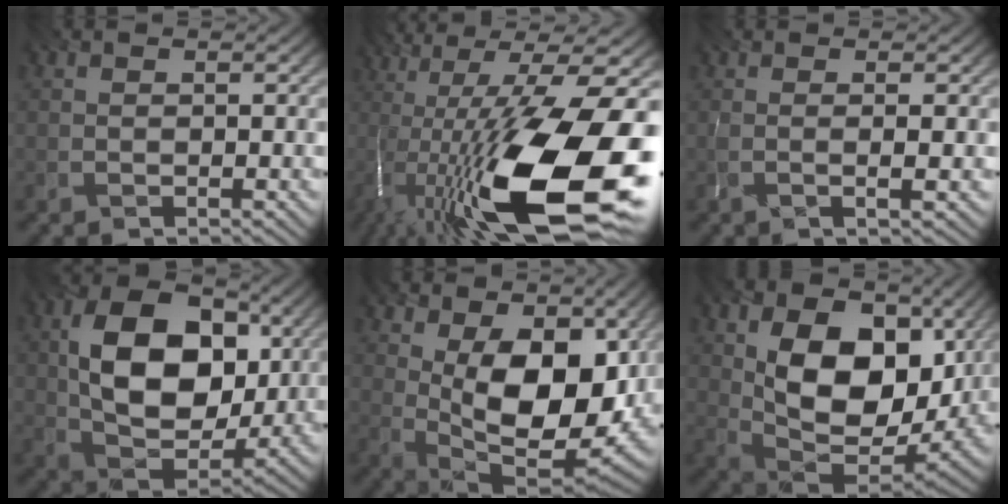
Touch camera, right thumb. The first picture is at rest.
{"total": 20.9, "force": [-7.3, 6.8, 18.3], "torque": [-0.312, -0.004, -0.145]}
{"total": 2.0, "force": [-0.2, -0.2, 2.0], "torque": [-0.028, 0.002, -0.014]}
{"total": 13.7, "force": [1.0, 9.0, 10.3], "torque": [-0.185, -0.003, 0.013]}
{"total": 14.5, "force": [2.6, 8.0, 11.9], "torque": [-0.199, -0.009, 0.044]}
{"total": 15.4, "force": [1.8, 9.6, 11.9], "torque": [-0.202, -0.011, 0.028]}